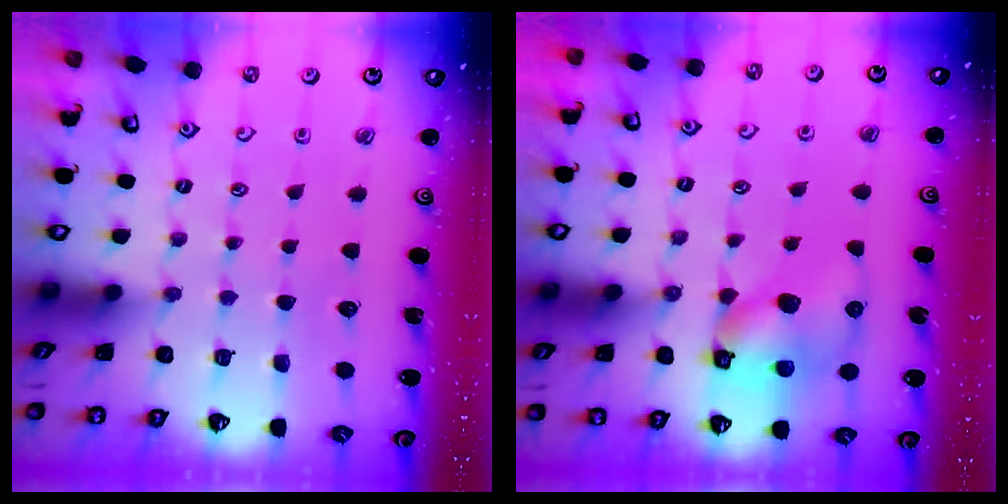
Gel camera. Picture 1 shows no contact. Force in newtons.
{"total": 10.6, "press": 10.5, "slide": 1.7}